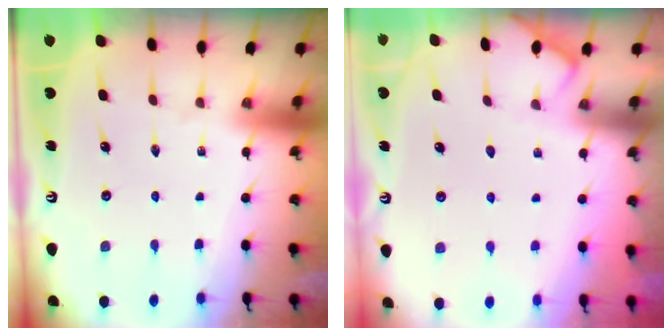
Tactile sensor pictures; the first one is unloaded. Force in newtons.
{"total": 2.5, "press": 2.4, "slide": 0.4}